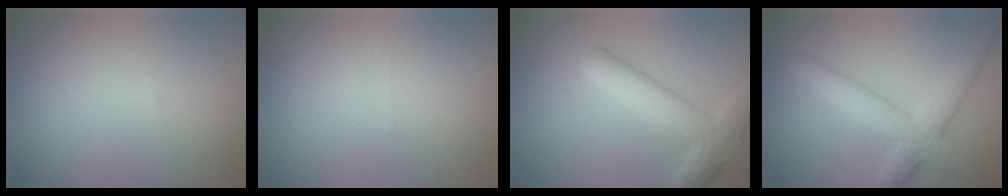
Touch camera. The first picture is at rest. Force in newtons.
{"total": 0.0}
{"total": 5.1, "press": 5.1, "slide": 0.2}
{"total": 5.4, "press": 5.4, "slide": 0.2}